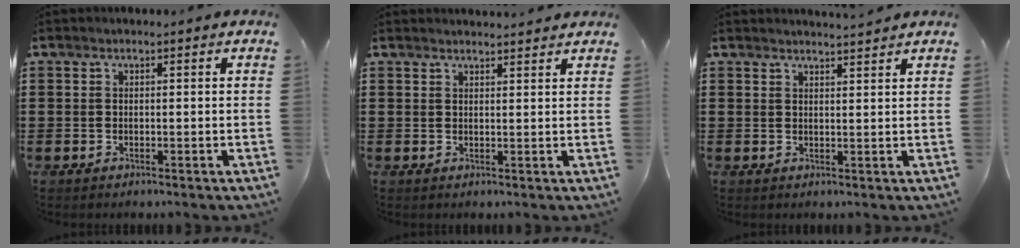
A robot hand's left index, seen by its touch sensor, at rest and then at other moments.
{"total": 1.6, "force": [1.6, 0.1, 0.1], "torque": [-0.007, -0.001, 0.031]}
{"total": 1.9, "force": [1.9, -0.3, 0.1], "torque": [-0.006, -0.005, 0.037]}